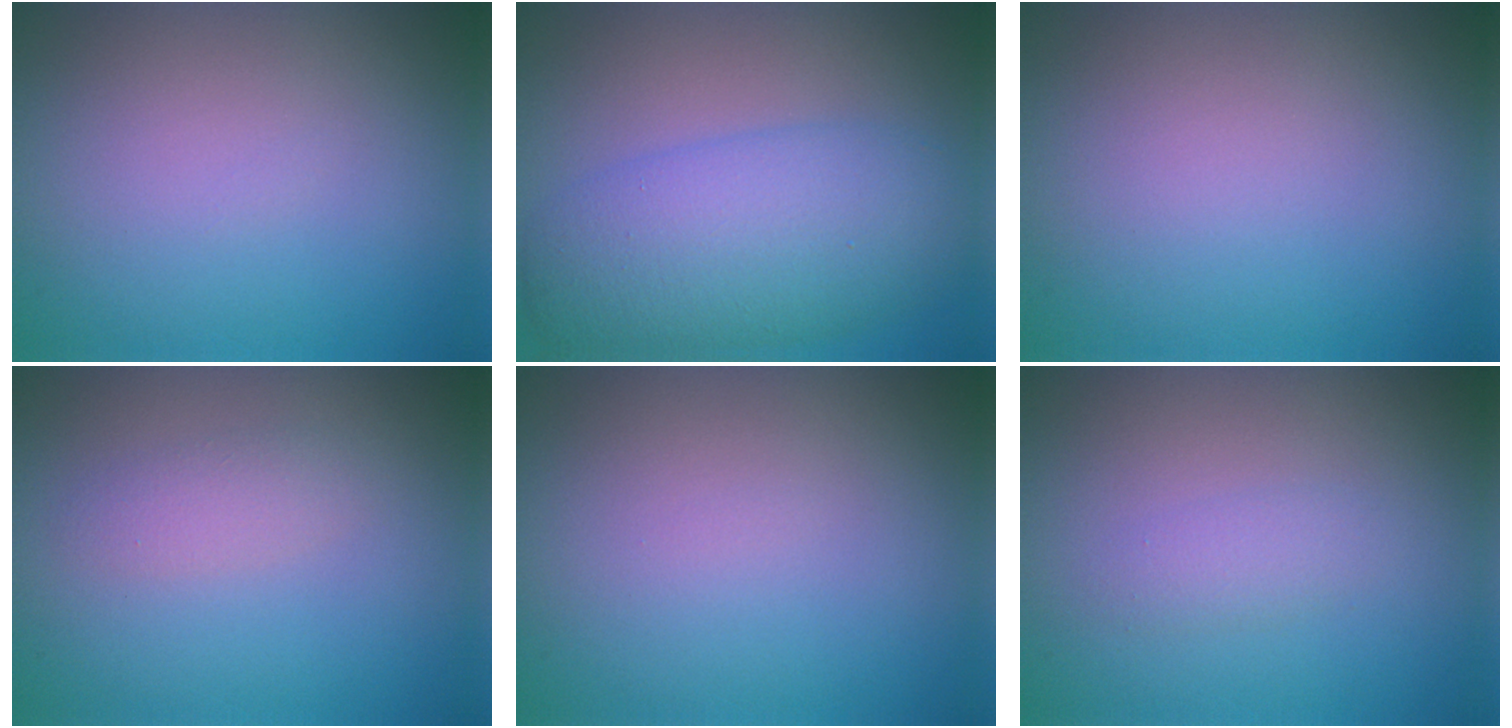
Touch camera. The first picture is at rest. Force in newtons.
{"total": 7.2, "press": 7.2, "slide": 0.1}
{"total": 0.0}
{"total": 1.4, "press": 1.4, "slide": 0.1}
{"total": 0.0}
{"total": 1.3, "press": 1.3, "slide": 0.1}